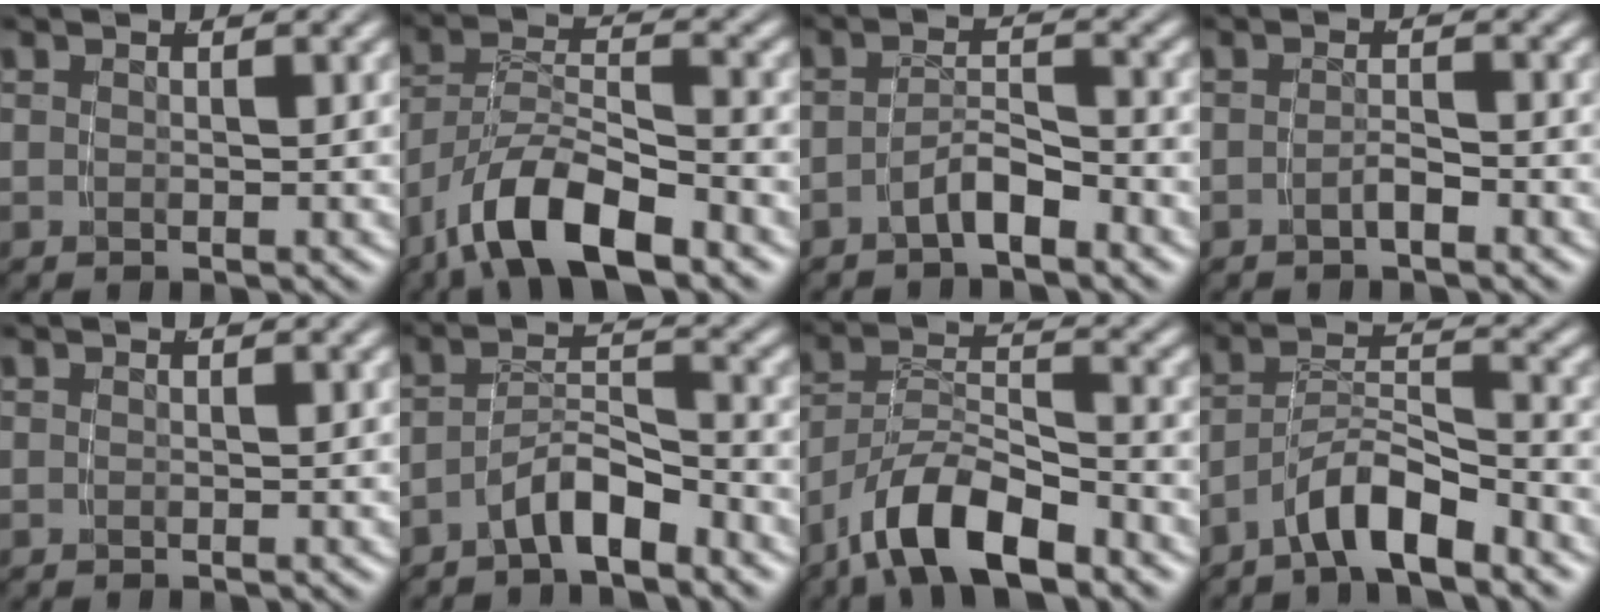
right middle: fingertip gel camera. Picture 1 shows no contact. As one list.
[{"total": 6.3, "force": [-3.5, 3.0, 4.3], "torque": [-0.082, -0.017, -0.052]}, {"total": 2.9, "force": [-2.5, 0.6, 1.3], "torque": [-0.013, 0.000, -0.044]}, {"total": 1.5, "force": [-1.3, 0.2, 0.7], "torque": [-0.010, 0.003, -0.027]}, {"total": 0.0}, {"total": 3.9, "force": [-3.0, 1.2, 2.1], "torque": [-0.023, 0.005, -0.055]}, {"total": 6.4, "force": [-4.0, 3.1, 4.0], "torque": [-0.071, -0.012, -0.067]}, {"total": 4.5, "force": [-3.2, 1.5, 2.8], "torque": [-0.037, 0.006, -0.057]}]